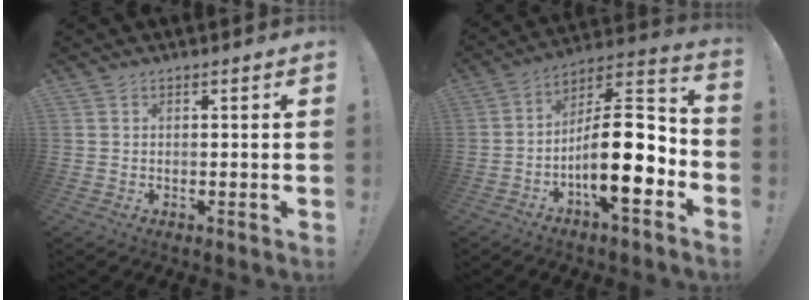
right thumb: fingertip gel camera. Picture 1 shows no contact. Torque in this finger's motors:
{"motor_torque": [2.60, 2.41, 1.39, -1.38, 0.07]}